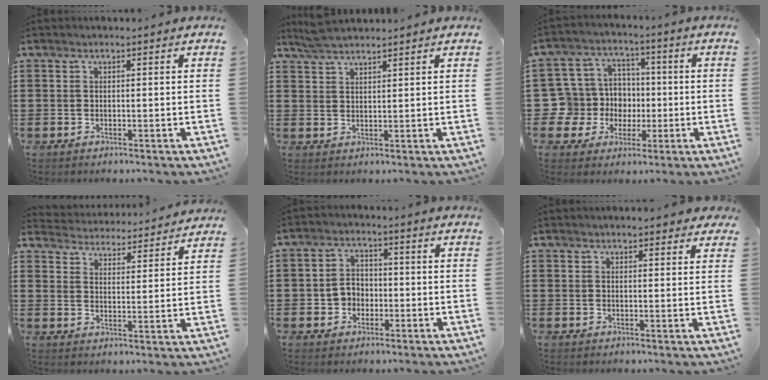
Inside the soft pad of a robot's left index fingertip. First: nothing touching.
{"total": 3.2, "force": [3.0, 0.3, 1.0], "torque": [-0.028, 0.000, 0.058]}
{"total": 9.4, "force": [-0.5, 9.3, 1.7], "torque": [-0.100, 0.000, -0.006]}
{"total": 4.4, "force": [4.4, -0.2, -0.5], "torque": [-0.016, -0.036, 0.072]}
{"total": 3.7, "force": [-1.3, 3.1, 1.4], "torque": [-0.036, 0.007, -0.028]}
{"total": 2.0, "force": [1.7, 0.6, 0.7], "torque": [-0.018, 0.007, 0.032]}